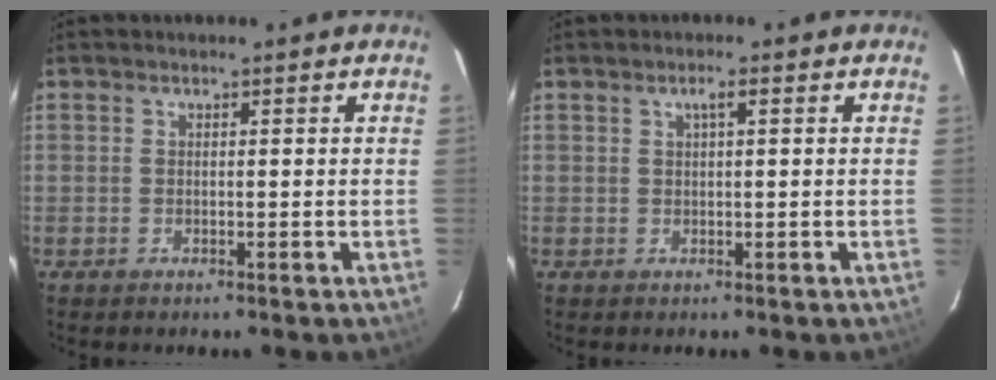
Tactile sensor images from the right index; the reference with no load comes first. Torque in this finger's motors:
{"motor_torque": [0.24, 0.01, 0.12, 0.03]}